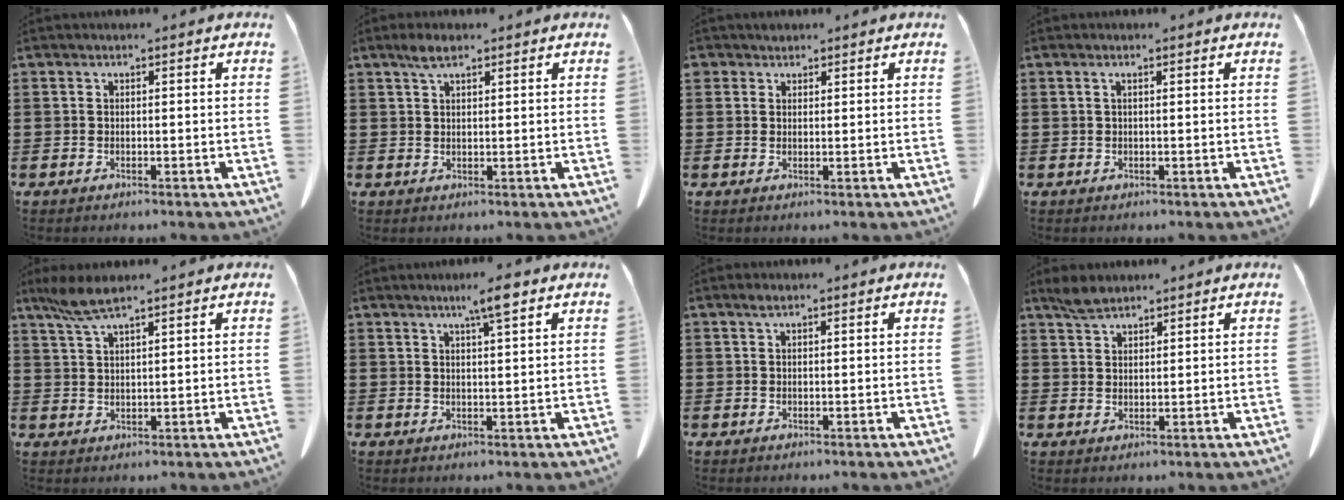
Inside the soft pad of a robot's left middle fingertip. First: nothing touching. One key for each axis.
{"total": 2.8, "fx": 1.9, "fy": 0.9, "fz": 1.9, "tx": -0.042, "ty": 0.003, "tz": 0.035}
{"total": 1.6, "fx": 1.4, "fy": 0.9, "fz": 0.0, "tx": -0.005, "ty": 0.003, "tz": 0.029}
{"total": 0.8, "fx": 0.3, "fy": 0.1, "fz": 0.7, "tx": -0.014, "ty": 0.001, "tz": 0.005}
{"total": 4.9, "fx": 3.6, "fy": 0.6, "fz": 3.2, "tx": -0.073, "ty": -0.003, "tz": 0.066}
{"total": 4.6, "fx": 3.1, "fy": 0.3, "fz": 3.5, "tx": -0.066, "ty": 0.001, "tz": 0.050}
{"total": 1.0, "fx": 0.5, "fy": 0.5, "fz": 0.6, "tx": -0.016, "ty": 0.002, "tz": 0.011}
{"total": 3.0, "fx": 2.6, "fy": 1.0, "fz": 1.2, "tx": -0.030, "ty": 0.003, "tz": 0.050}